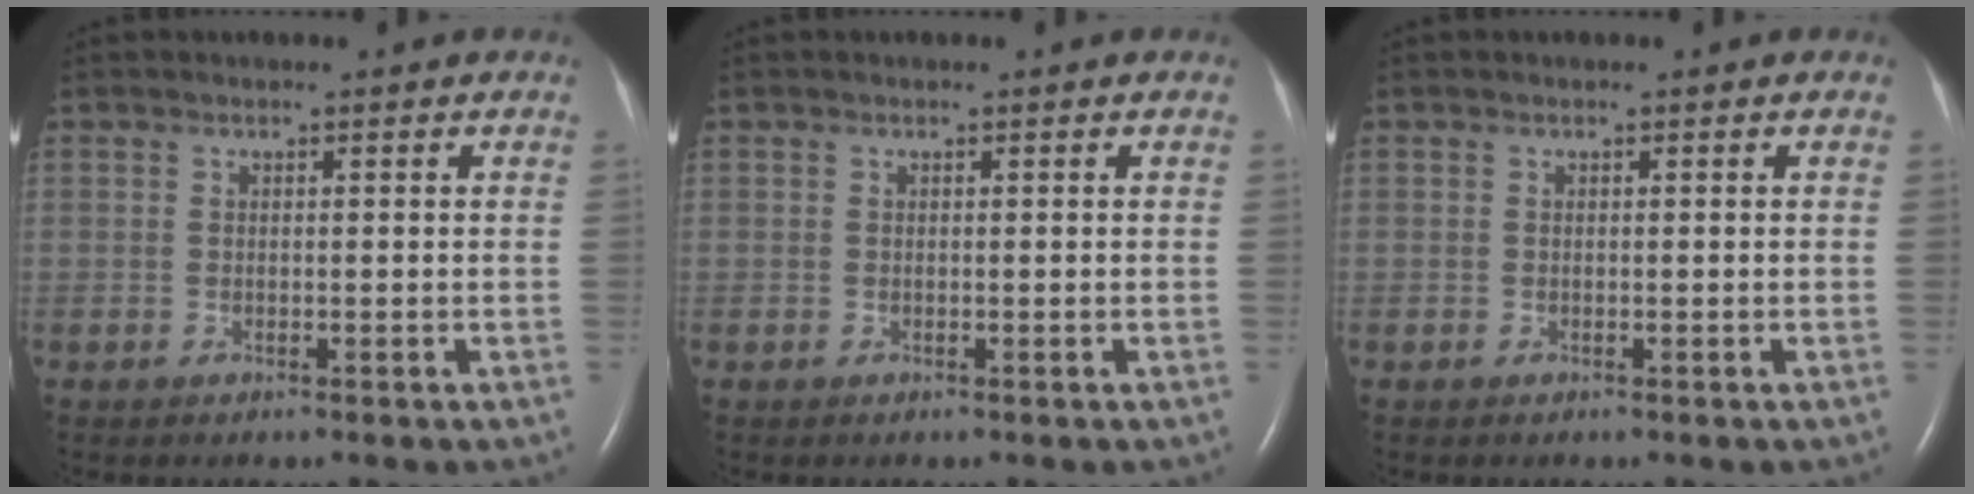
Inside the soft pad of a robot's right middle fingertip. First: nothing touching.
{"total": 0.0}
{"total": 0.0}